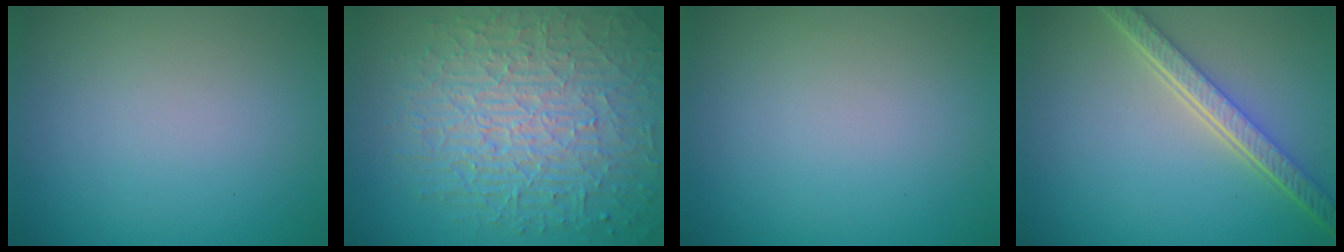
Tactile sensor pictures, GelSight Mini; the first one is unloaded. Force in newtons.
{"total": 10.3, "press": 6.8, "slide": 7.7}
{"total": 0.0}
{"total": 5.3, "press": 3.9, "slide": 3.6}